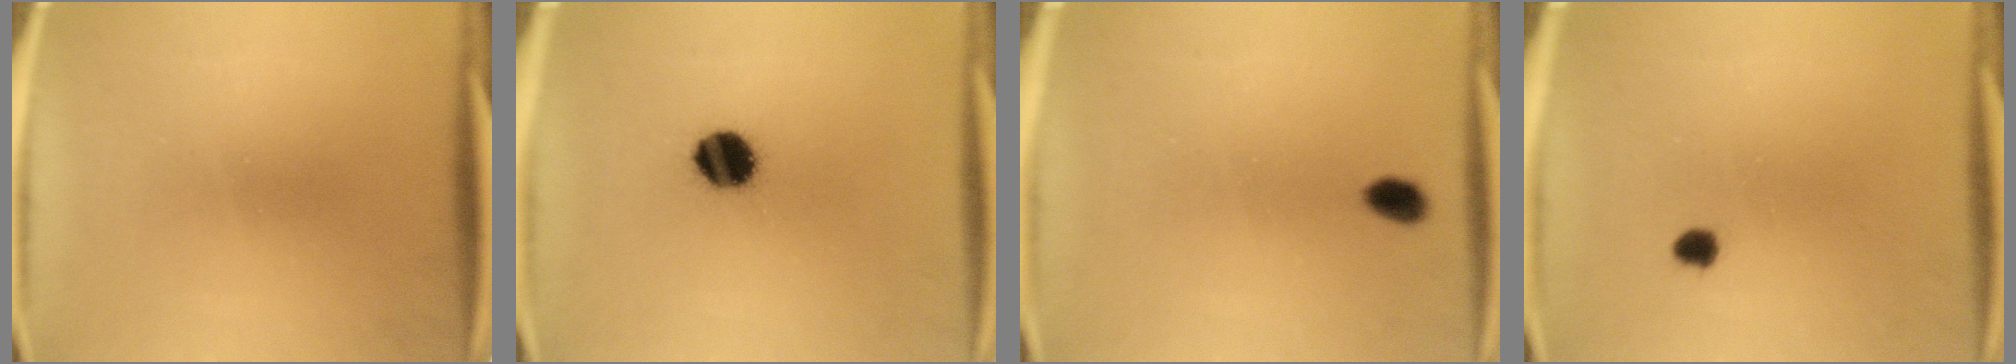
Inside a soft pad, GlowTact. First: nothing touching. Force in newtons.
{"total": 8.6}
{"total": 2.7}
{"total": 1.7}